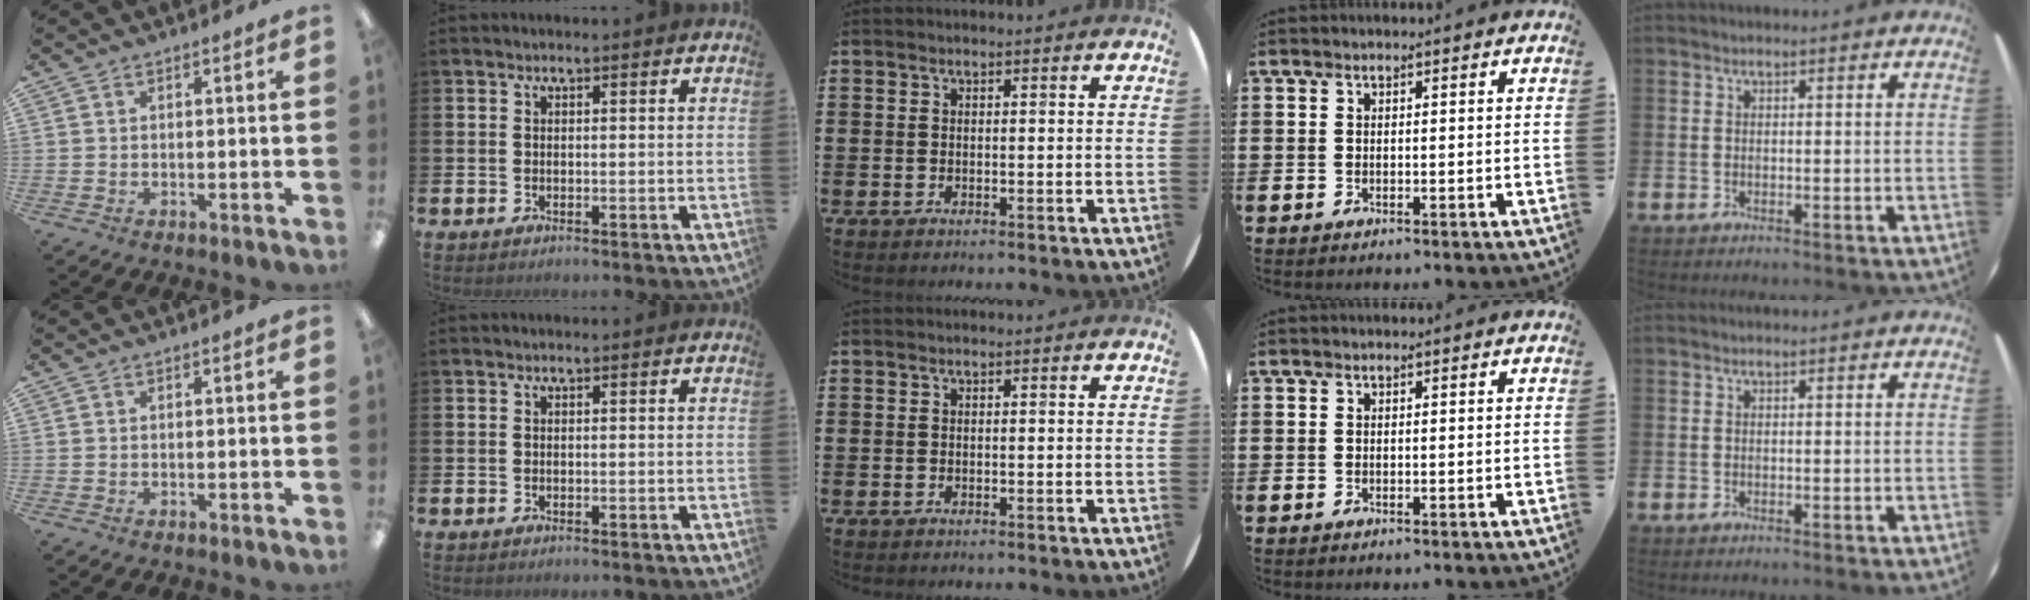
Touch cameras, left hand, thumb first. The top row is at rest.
{}